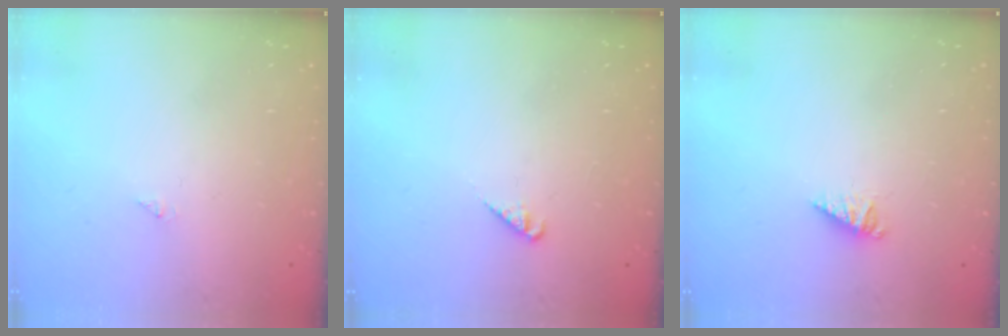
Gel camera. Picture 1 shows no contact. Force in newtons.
{"total": 1.8, "press": 1.8, "slide": 0.3}
{"total": 1.7, "press": 1.7, "slide": 0.2}